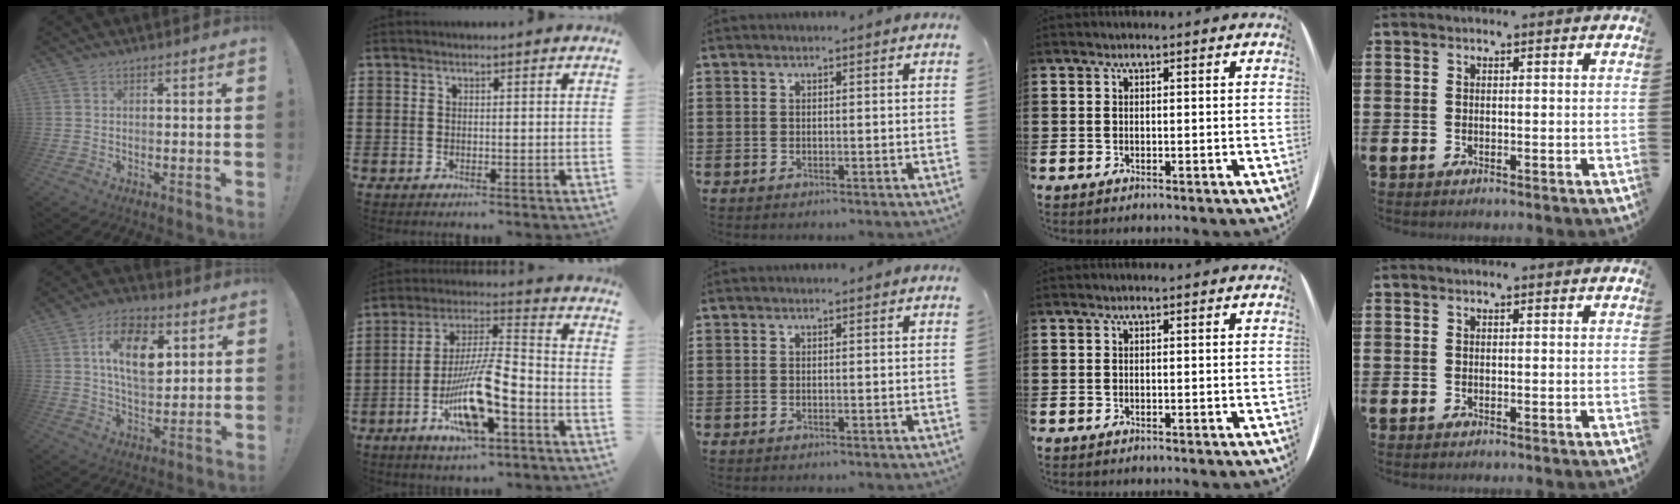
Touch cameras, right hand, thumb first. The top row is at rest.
{"thumb": {"total": 14.3, "force": [4.5, 8.3, 10.7], "torque": [-0.174, -0.001, 0.081]}, "index": {"total": 13.5, "force": [-5.9, 3.7, 11.6], "torque": [-0.237, -0.002, -0.109]}}